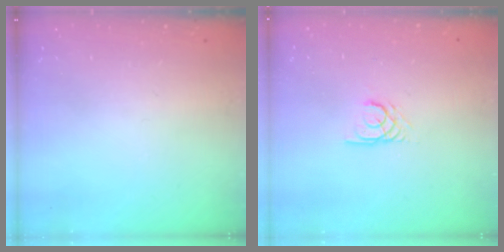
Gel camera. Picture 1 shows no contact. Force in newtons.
{"total": 2.7, "press": 2.7, "slide": 0.1}